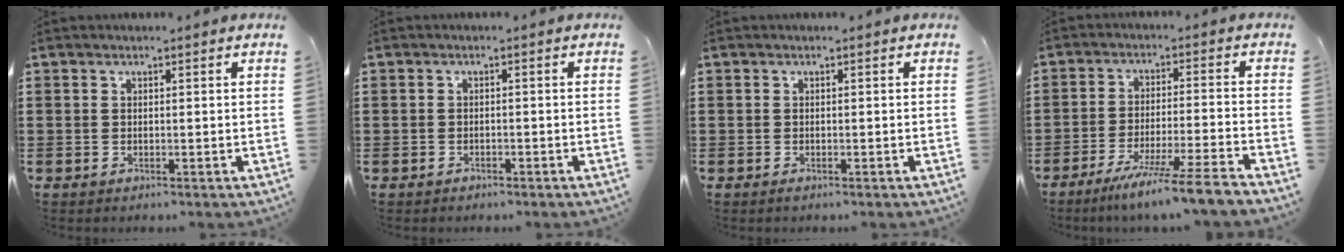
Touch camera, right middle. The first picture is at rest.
{"total": 1.1, "force": [-0.9, 0.7, 0.0], "torque": [-0.001, 0.004, -0.020]}
{"total": 0.0}
{"total": 7.7, "force": [-6.6, -1.1, 3.9], "torque": [-0.066, -0.015, -0.126]}